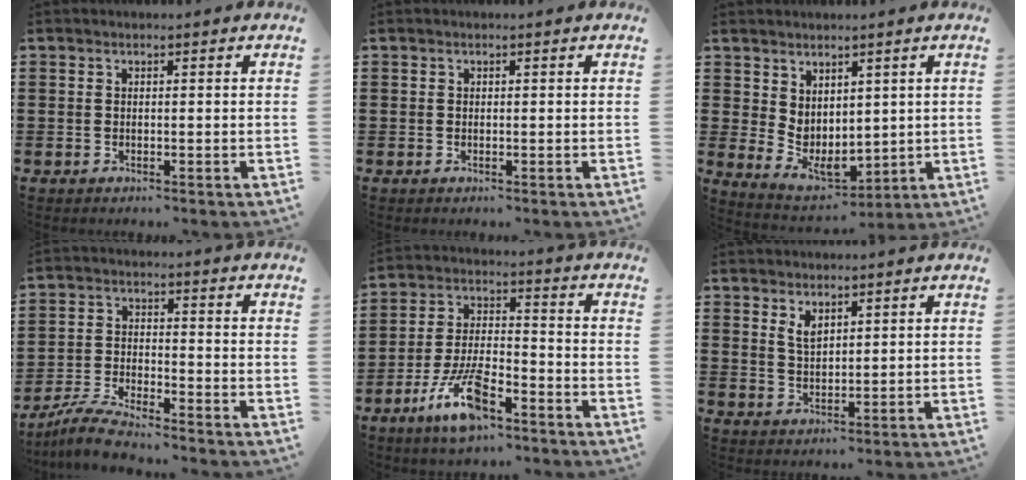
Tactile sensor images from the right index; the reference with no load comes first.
{"total": 0.0}
{"total": 4.9, "force": [2.6, 3.4, 2.4], "torque": [-0.047, -0.014, 0.053]}
{"total": 5.6, "force": [-5.4, 0.1, 1.6], "torque": [-0.041, -0.005, -0.106]}
{"total": 10.2, "force": [-6.2, 3.2, 7.4], "torque": [-0.160, 0.005, -0.118]}
{"total": 2.8, "force": [1.9, 1.3, 1.6], "torque": [-0.035, 0.003, 0.034]}